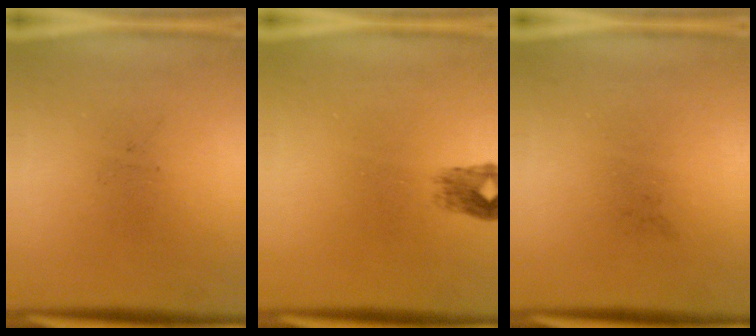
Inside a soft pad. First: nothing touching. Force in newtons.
{"total": 2.0}
{"total": 0.0}